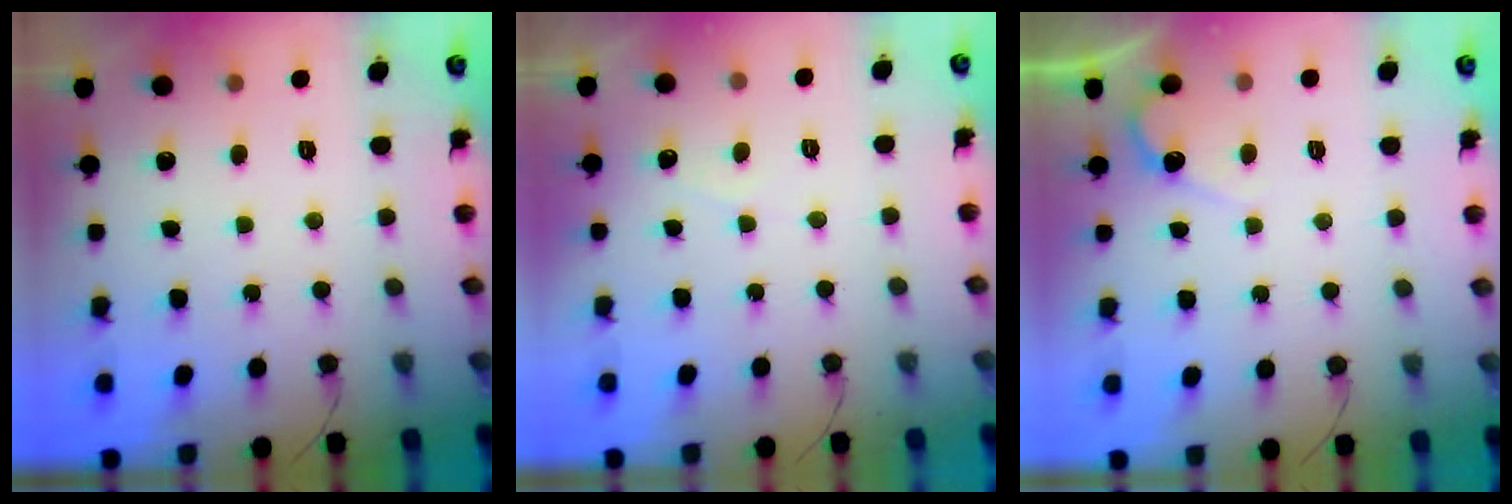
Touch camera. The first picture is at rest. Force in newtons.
{"total": 1.9, "press": 1.9, "slide": 0.2}
{"total": 3.6, "press": 3.6, "slide": 0.2}